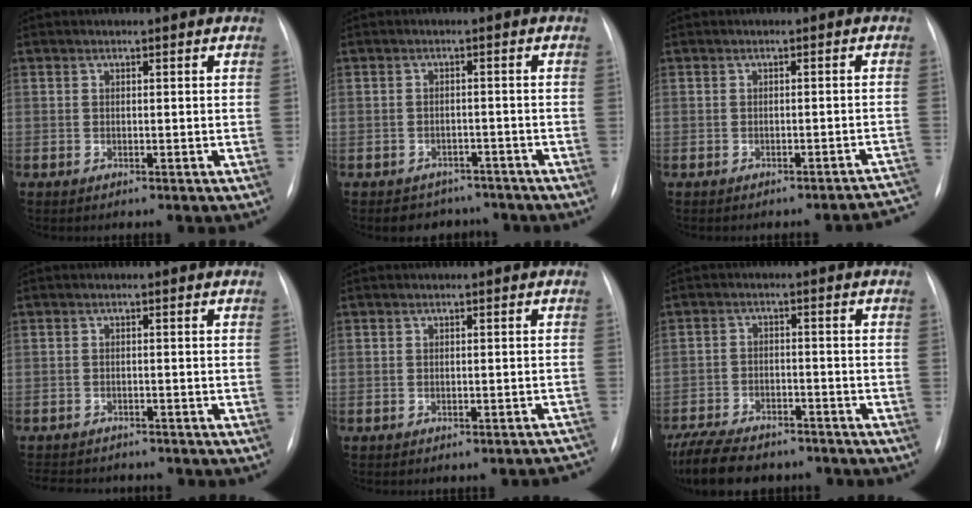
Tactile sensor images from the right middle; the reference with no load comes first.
{"total": 5.4, "force": [-4.5, 2.9, 0.1], "torque": [0.008, 0.016, -0.056]}
{"total": 5.4, "force": [-5.0, 1.1, 1.6], "torque": [0.011, 0.016, -0.055]}
{"total": 9.3, "force": [-8.3, 3.1, 2.9], "torque": [-0.054, 0.000, -0.108]}
{"total": 4.6, "force": [-4.3, 1.2, 1.1], "torque": [0.004, 0.002, -0.044]}
{"total": 15.0, "force": [-12.4, 5.4, 6.5], "torque": [-0.151, -0.010, -0.186]}